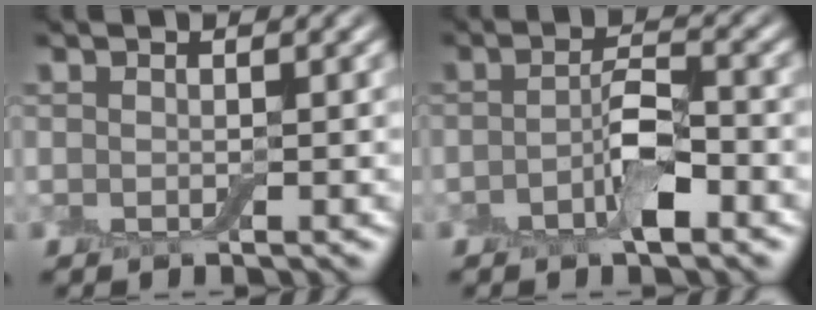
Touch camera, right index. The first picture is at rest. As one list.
[{"total": 3.7, "force": [-1.5, 1.2, 3.1], "torque": [-0.055, 0.004, -0.032]}]